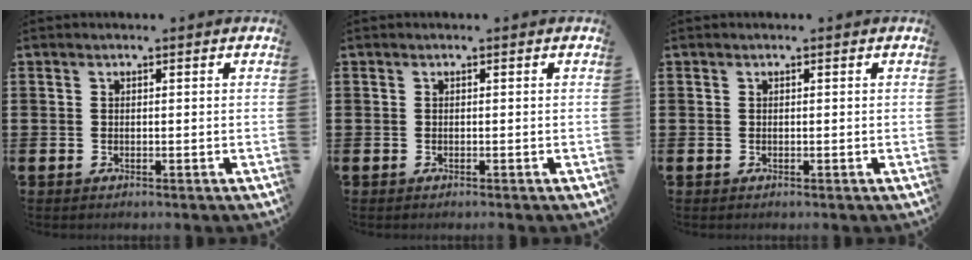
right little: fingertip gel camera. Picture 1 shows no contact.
{"total": 0.0}
{"total": 0.0}